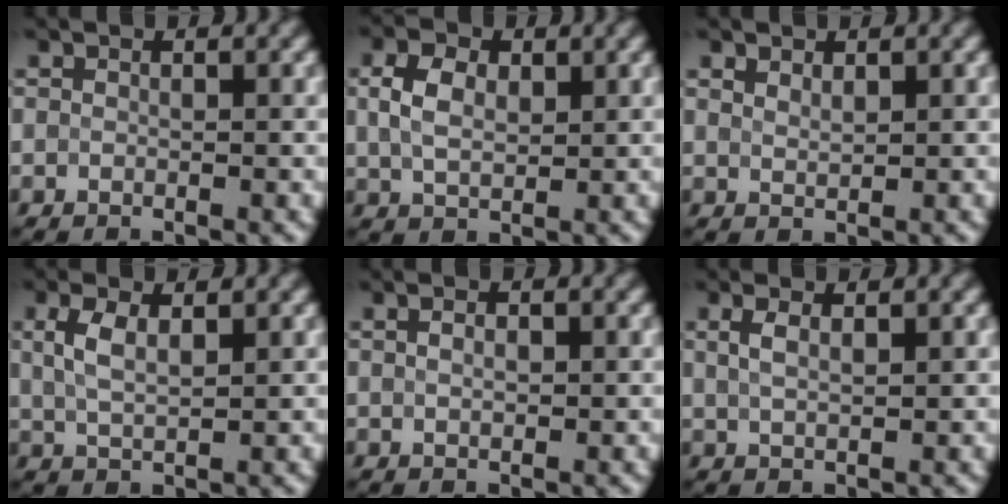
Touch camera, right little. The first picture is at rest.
{"total": 3.5, "force": [1.1, 2.2, 2.5], "torque": [-0.059, 0.012, 0.021]}
{"total": 1.1, "force": [1.0, 0.3, 0.3], "torque": [-0.009, 0.004, 0.024]}
{"total": 2.9, "force": [1.3, 1.1, 2.3], "torque": [-0.057, 0.009, 0.031]}
{"total": 1.0, "force": [0.4, 0.4, 0.8], "torque": [-0.012, 0.004, 0.008]}
{"total": 1.7, "force": [1.0, 0.4, 1.3], "torque": [-0.034, 0.009, 0.025]}